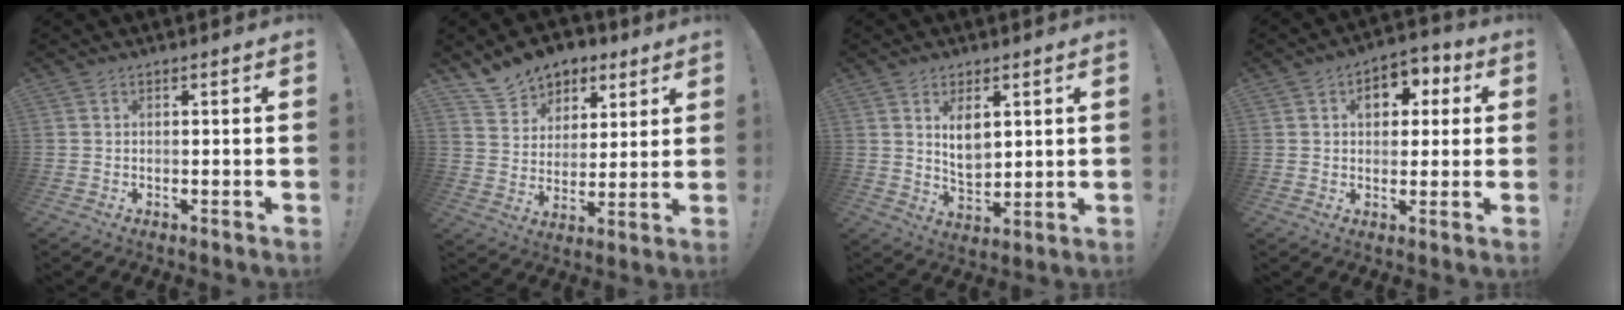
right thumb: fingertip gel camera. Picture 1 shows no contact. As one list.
[{"total": 12.5, "force": [9.0, 8.1, 3.0], "torque": [-0.054, -0.062, 0.173]}, {"total": 6.6, "force": [3.0, 3.9, 4.4], "torque": [-0.063, -0.018, 0.052]}, {"total": 8.2, "force": [2.2, 6.1, 5.0], "torque": [-0.059, 0.000, 0.036]}]